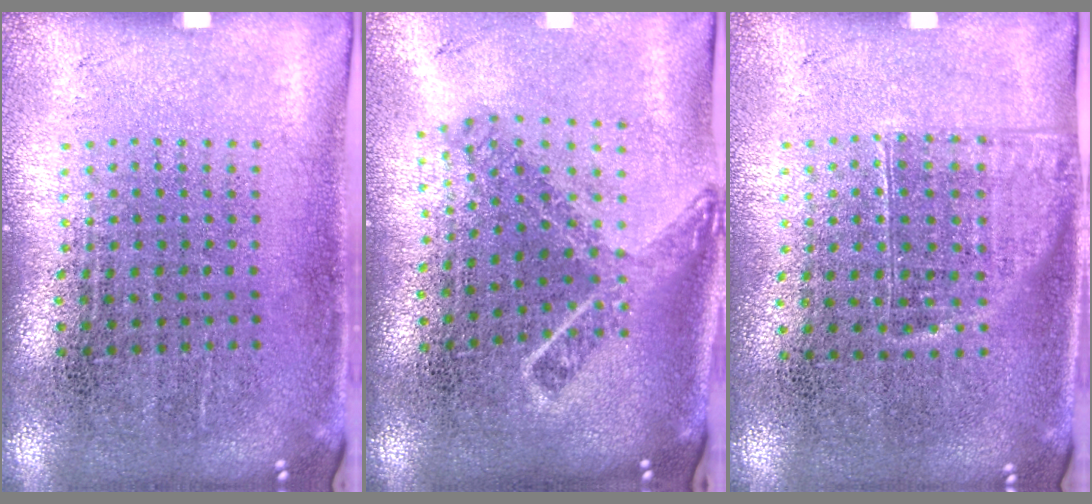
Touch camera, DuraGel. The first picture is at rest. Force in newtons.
{"total": 1.6, "press": 1.2, "slide": 1.1}
{"total": 1.1, "press": 0.9, "slide": 0.6}